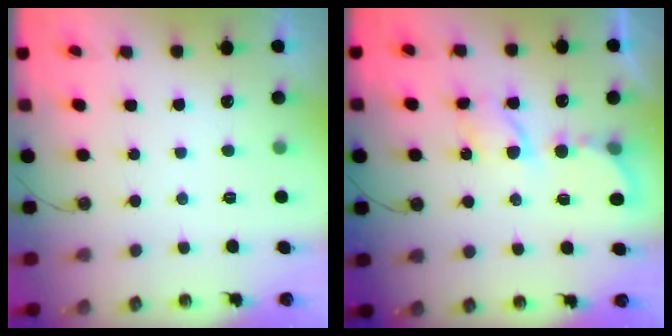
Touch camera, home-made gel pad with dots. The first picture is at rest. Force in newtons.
{"total": 6.4, "press": 6.3, "slide": 0.4}